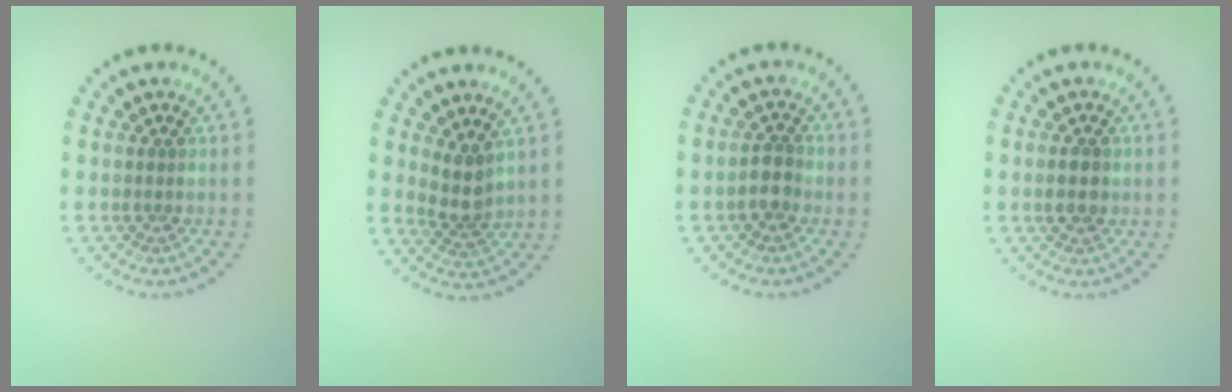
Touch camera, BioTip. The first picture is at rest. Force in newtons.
{"total": 2.4, "press": 2.0, "slide": 1.4}
{"total": 1.9, "press": 1.8, "slide": 0.7}
{"total": 2.2, "press": 2.2, "slide": 0.1}